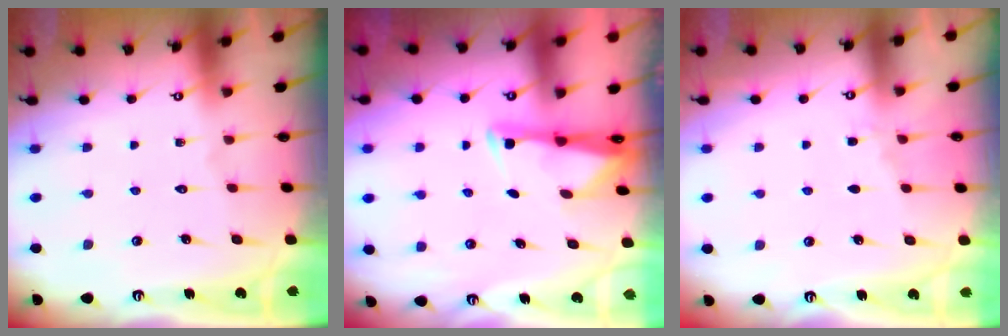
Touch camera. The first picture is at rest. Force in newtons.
{"total": 2.6, "press": 2.6, "slide": 0.4}
{"total": 3.3, "press": 3.3, "slide": 0.4}